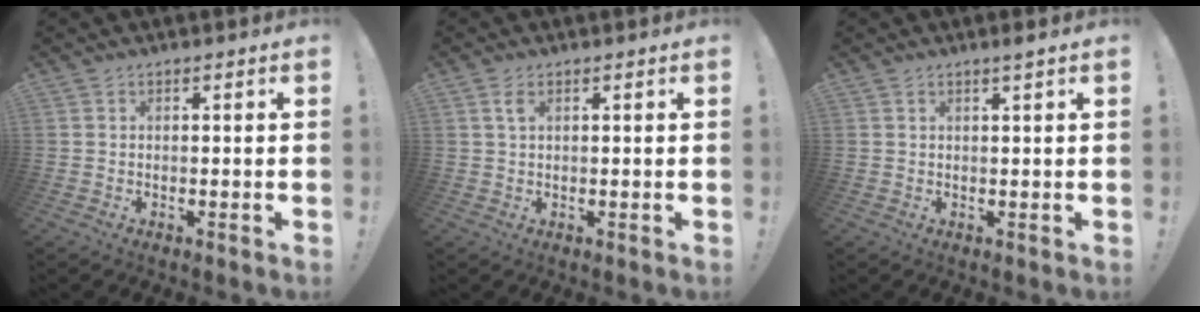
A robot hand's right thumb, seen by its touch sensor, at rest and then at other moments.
{"total": 2.4, "force": [0.9, 1.0, 2.0], "torque": [-0.039, 0.002, 0.016]}
{"total": 1.8, "force": [1.1, -0.3, 1.4], "torque": [-0.027, -0.001, 0.018]}